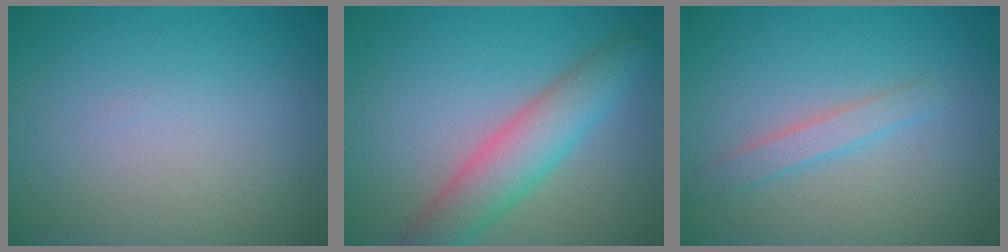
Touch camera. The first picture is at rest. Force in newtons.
{"total": 5.3, "press": 5.3, "slide": 0.2}
{"total": 1.8, "press": 1.8, "slide": 0.1}